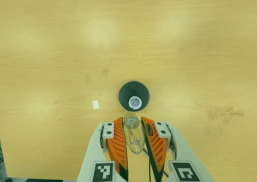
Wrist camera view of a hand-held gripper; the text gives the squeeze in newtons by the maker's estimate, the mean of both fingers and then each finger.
{"total": 19.0, "left": 20.5, "right": 17.4}